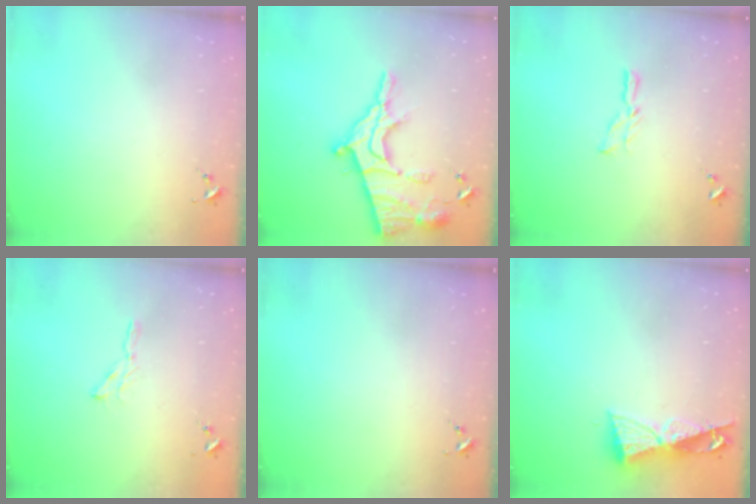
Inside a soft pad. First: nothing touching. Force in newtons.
{"total": 19.8, "press": 19.8, "slide": 1.8}
{"total": 5.7, "press": 5.7, "slide": 0.1}
{"total": 2.9, "press": 2.9, "slide": 0.3}
{"total": 0.0}
{"total": 8.7, "press": 8.6, "slide": 1.0}